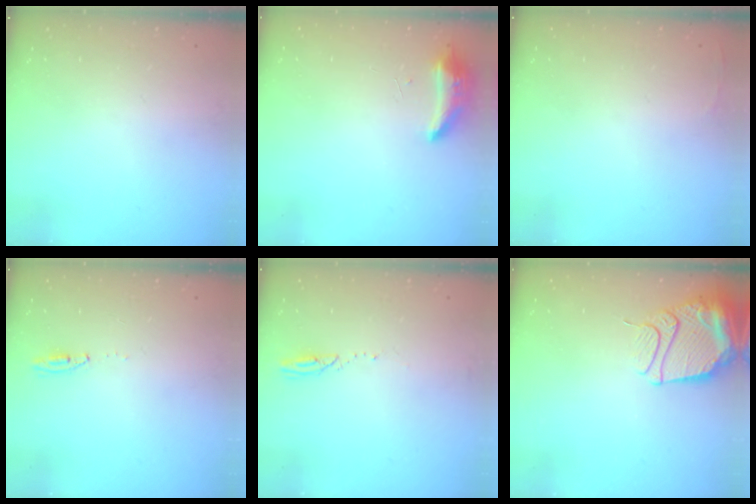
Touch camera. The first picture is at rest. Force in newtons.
{"total": 8.5, "press": 8.3, "slide": 2.0}
{"total": 2.5, "press": 2.4, "slide": 0.9}
{"total": 3.4, "press": 2.9, "slide": 1.7}
{"total": 2.4, "press": 2.4, "slide": 0.3}
{"total": 13.8, "press": 13.7, "slide": 1.4}